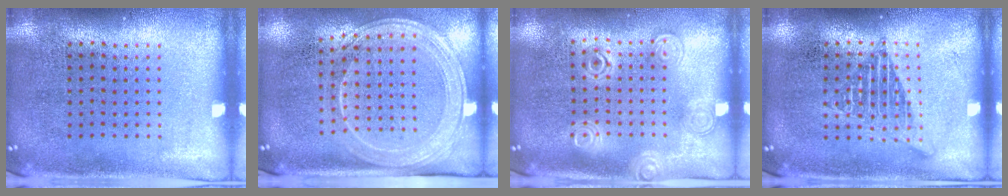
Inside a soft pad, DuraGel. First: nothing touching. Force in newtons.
{"total": 2.1, "press": 1.8, "slide": 1.0}
{"total": 1.4, "press": 1.3, "slide": 0.4}
{"total": 2.4, "press": 2.3, "slide": 0.2}